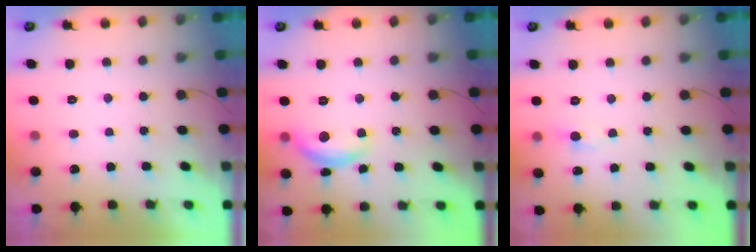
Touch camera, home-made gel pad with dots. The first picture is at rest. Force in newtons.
{"total": 12.0, "press": 12.0, "slide": 0.6}
{"total": 4.0, "press": 4.0, "slide": 0.5}